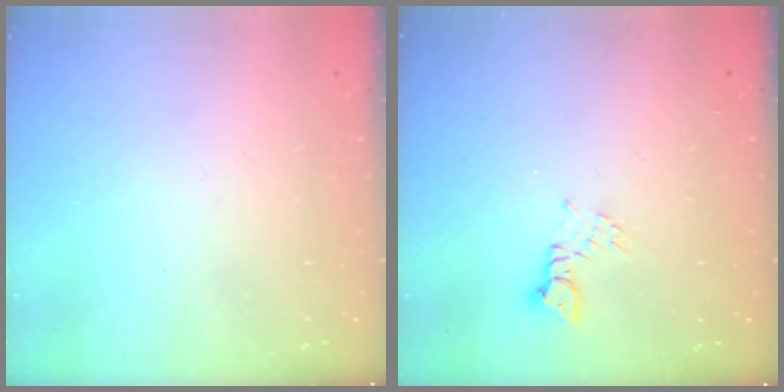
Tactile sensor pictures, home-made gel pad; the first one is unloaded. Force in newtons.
{"total": 2.2, "press": 2.2, "slide": 0.2}